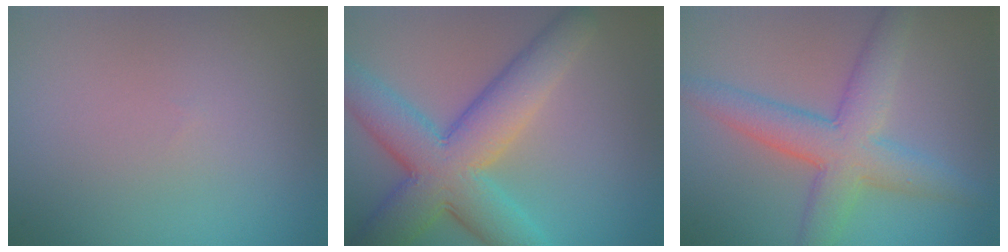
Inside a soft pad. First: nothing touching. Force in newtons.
{"total": 9.2, "press": 9.2, "slide": 0.3}
{"total": 6.0, "press": 6.0, "slide": 0.1}